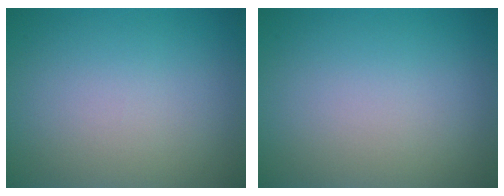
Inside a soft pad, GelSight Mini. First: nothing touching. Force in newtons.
{"total": 0.0}